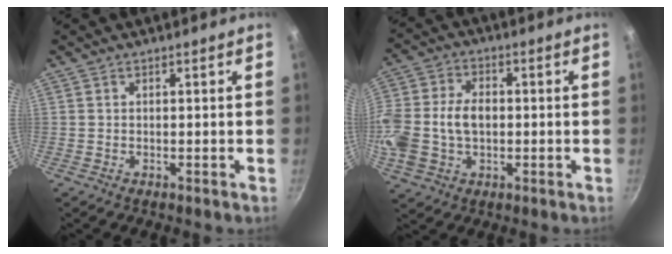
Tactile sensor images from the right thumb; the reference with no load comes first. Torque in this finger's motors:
{"motor_torque": [1.08, 2.53, 1.37, -0.61, 0.12]}